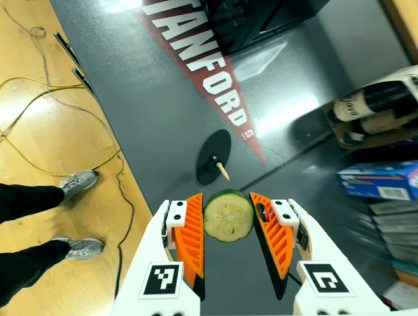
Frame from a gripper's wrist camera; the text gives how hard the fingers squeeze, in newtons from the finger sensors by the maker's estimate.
{"total": 8.3, "left": 8.7, "right": 7.9}